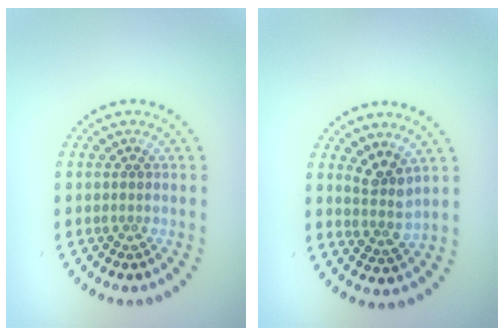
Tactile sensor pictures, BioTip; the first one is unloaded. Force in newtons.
{"total": 2.5, "press": 1.9, "slide": 1.6}